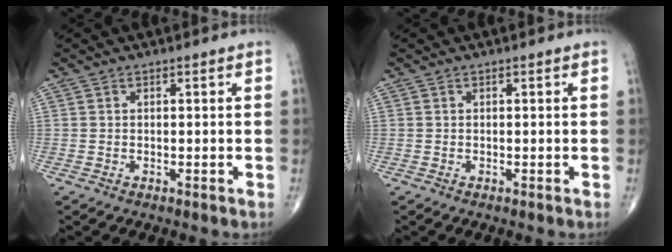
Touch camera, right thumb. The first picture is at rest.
{"total": 0.0}